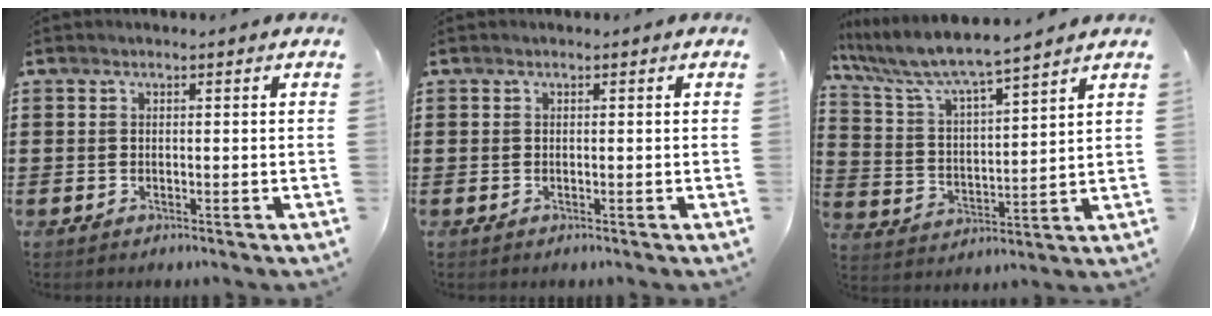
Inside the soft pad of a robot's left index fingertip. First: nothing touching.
{"total": 0.0}
{"total": 6.3, "force": [5.7, 0.3, 2.6], "torque": [-0.079, -0.037, 0.092]}